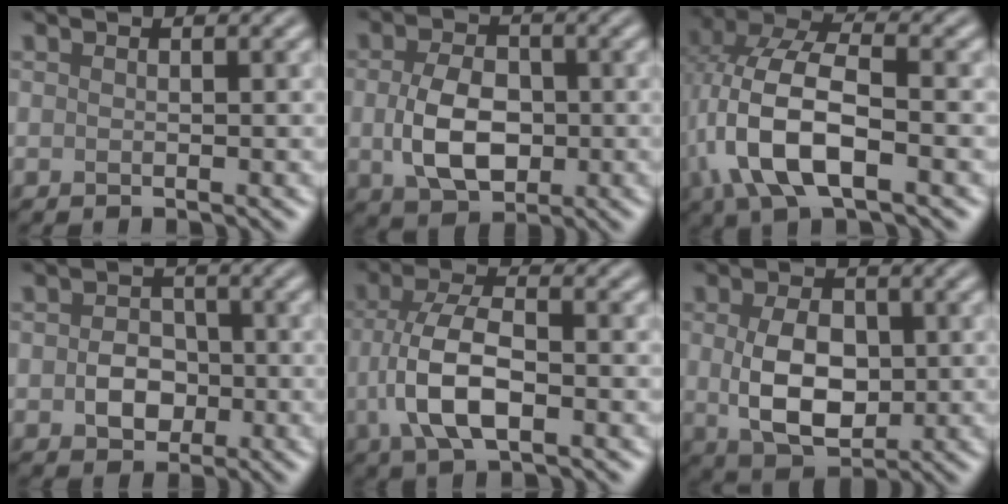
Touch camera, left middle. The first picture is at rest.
{"total": 5.7, "force": [-0.4, 3.9, 4.2], "torque": [-0.089, -0.005, -0.007]}
{"total": 9.1, "force": [-1.9, 4.2, 7.8], "torque": [-0.164, 0.013, -0.044]}
{"total": 3.1, "force": [-0.6, 2.5, 1.8], "torque": [-0.029, 0.001, -0.015]}
{"total": 6.5, "force": [-1.2, 3.0, 5.6], "torque": [-0.120, 0.004, -0.026]}
{"total": 6.6, "force": [0.1, 4.3, 5.0], "torque": [-0.101, -0.005, 0.005]}